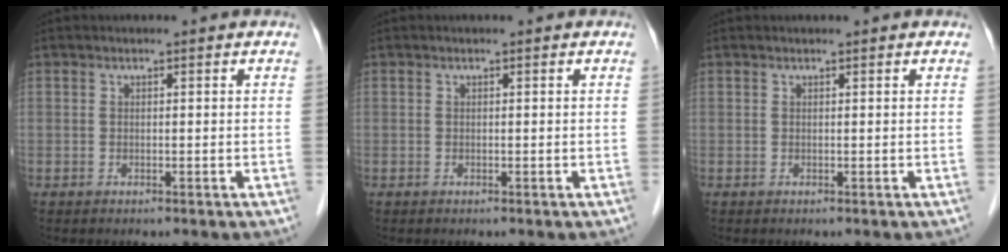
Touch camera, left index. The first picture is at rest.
{"total": 0.0}
{"total": 0.6, "force": [0.6, 0.0, 0.2], "torque": [-0.004, 0.009, 0.010]}